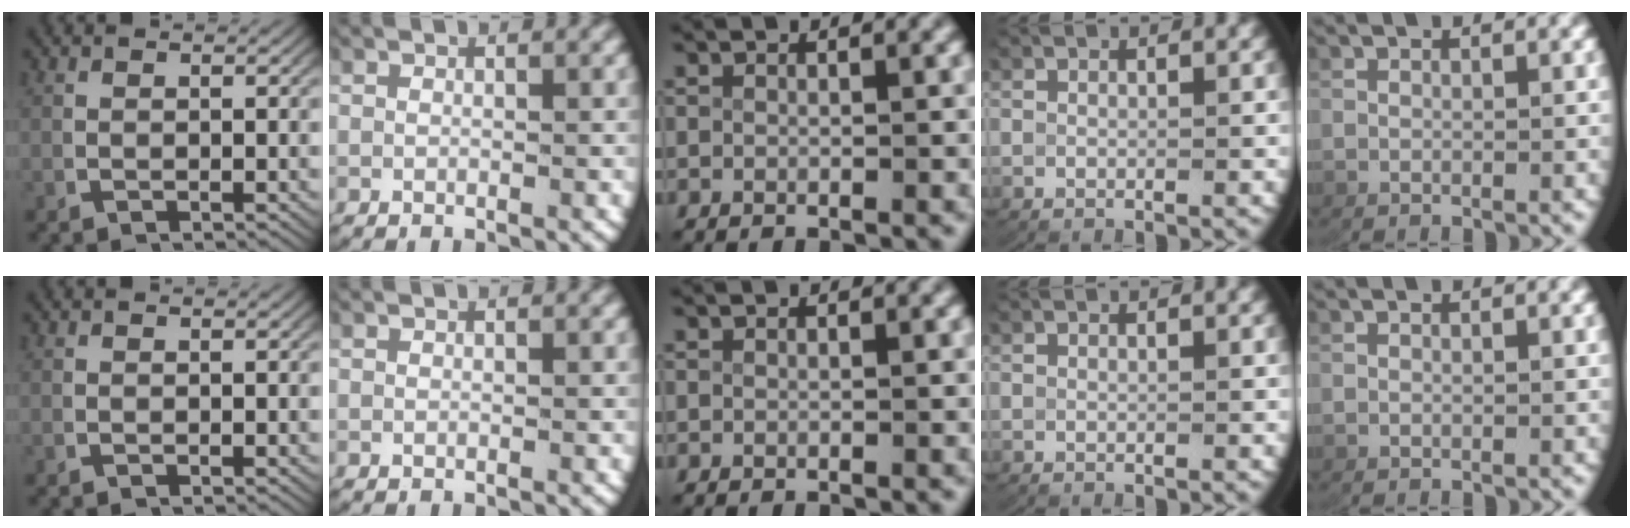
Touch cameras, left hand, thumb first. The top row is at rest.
{}